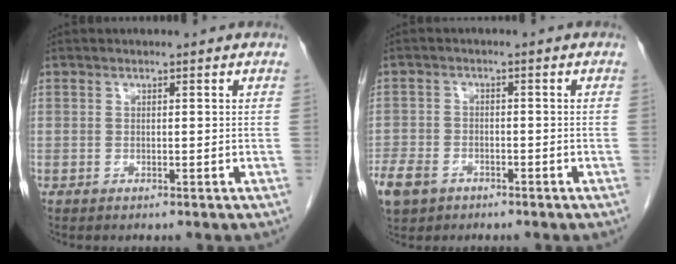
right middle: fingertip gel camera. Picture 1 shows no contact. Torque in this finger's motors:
{"motor_torque": [0.38, -0.40, 0.15, 0.07]}